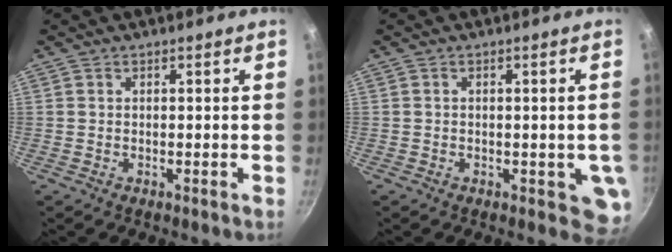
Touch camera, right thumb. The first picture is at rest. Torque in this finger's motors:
{"motor_torque": [1.39, 1.34, 0.78, -0.89, 0.18]}